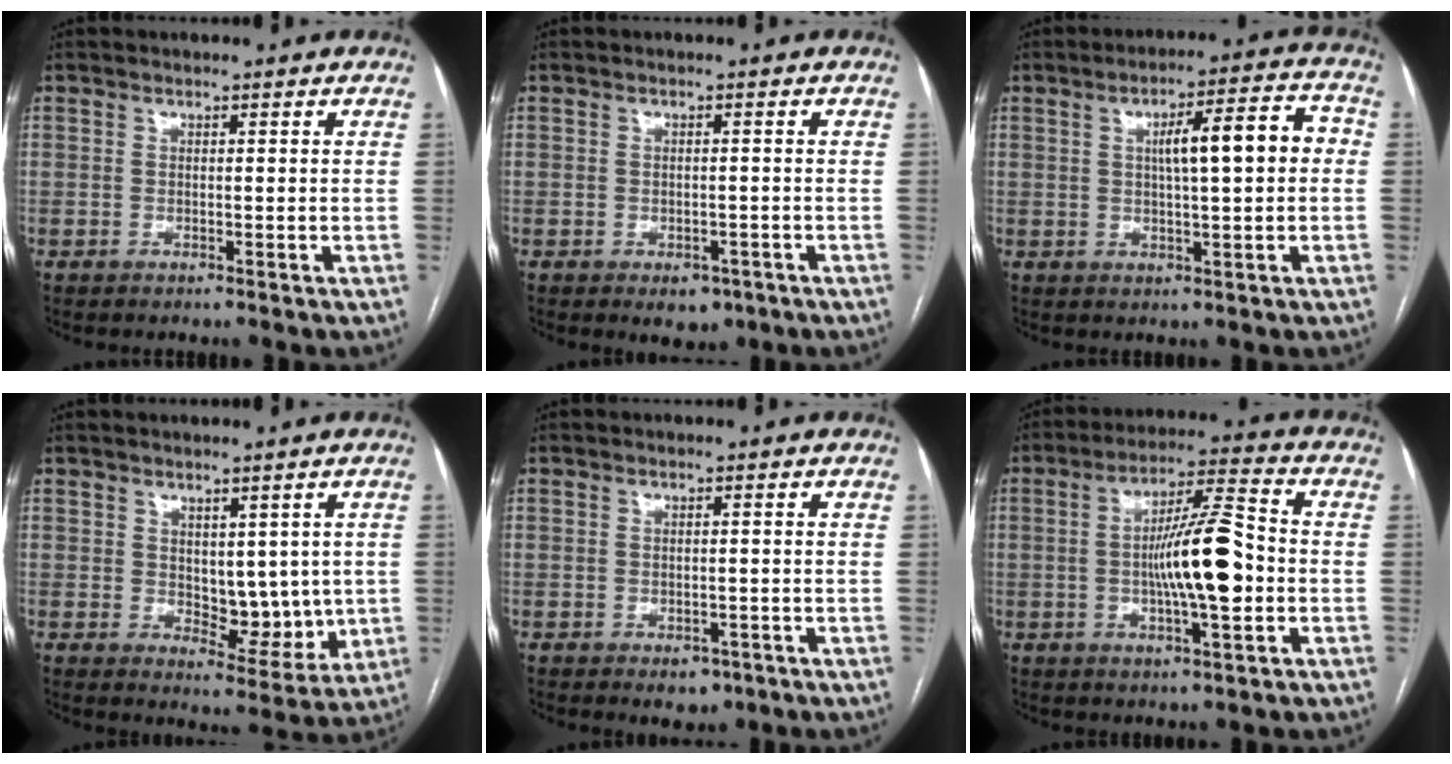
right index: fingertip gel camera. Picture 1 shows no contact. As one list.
[{"total": 3.3, "force": [-1.9, 2.1, 1.7], "torque": [-0.012, 0.001, -0.013]}, {"total": 9.5, "force": [1.0, 1.6, 9.3], "torque": [-0.136, 0.029, 0.018]}, {"total": 3.4, "force": [0.5, 2.0, 2.7], "torque": [-0.034, -0.009, 0.014]}, {"total": 2.8, "force": [-1.5, 1.8, 1.5], "torque": [-0.009, 0.001, -0.009]}, {"total": 12.1, "force": [-1.3, 1.7, 11.9], "torque": [-0.207, 0.011, -0.023]}]